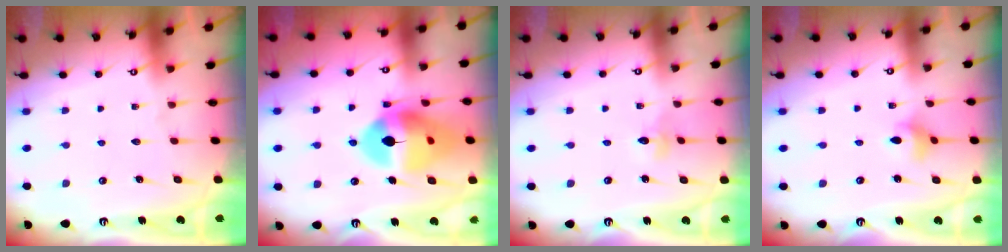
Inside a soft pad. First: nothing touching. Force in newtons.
{"total": 17.4, "press": 17.3, "slide": 1.9}
{"total": 2.8, "press": 2.7, "slide": 0.3}
{"total": 3.8, "press": 3.8, "slide": 0.6}